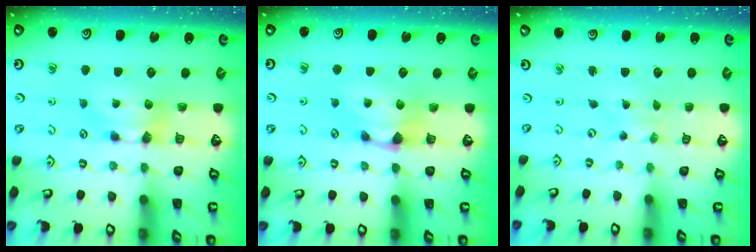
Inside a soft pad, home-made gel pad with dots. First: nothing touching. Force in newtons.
{"total": 1.1, "press": 0.4, "slide": 1.0}
{"total": 4.4, "press": 4.4, "slide": 0.2}